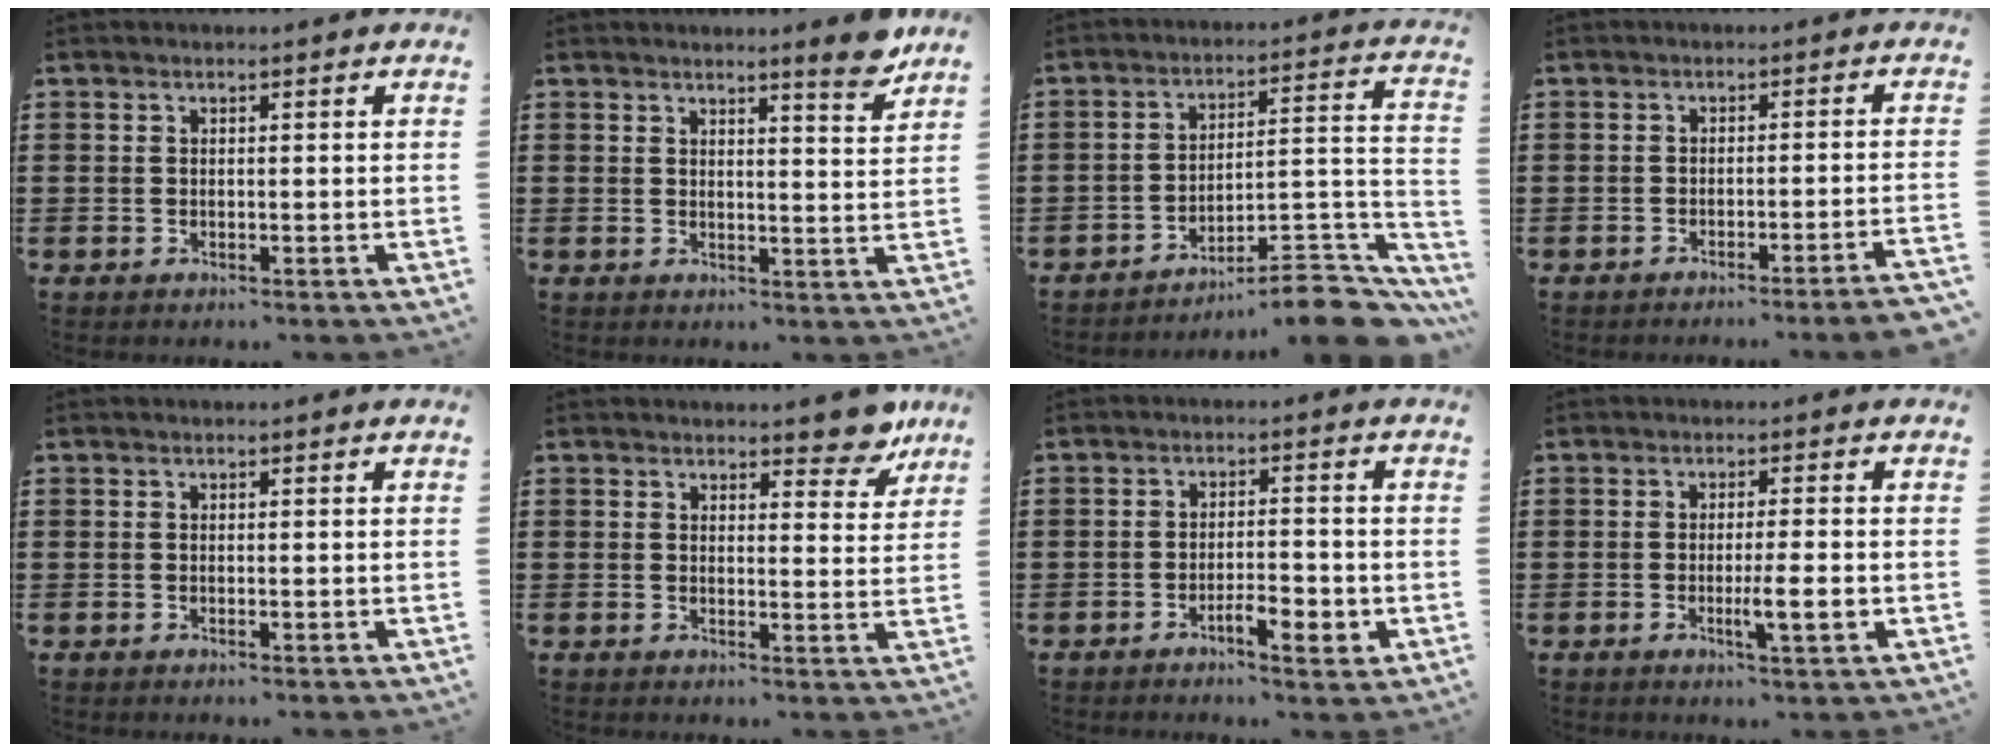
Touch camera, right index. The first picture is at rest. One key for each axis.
{"total": 4.7, "fx": 4.0, "fy": -0.2, "fz": 2.4, "tx": -0.034, "ty": -0.019, "tz": 0.066}
{"total": 8.5, "fx": -7.3, "fy": 1.9, "fz": 4.0, "tx": -0.041, "ty": 0.010, "tz": -0.140}
{"total": 2.4, "fx": -2.1, "fy": -0.6, "fz": 1.2, "tx": -0.019, "ty": -0.003, "tz": -0.041}
{"total": 0.0}
{"total": 5.1, "fx": 4.5, "fy": 1.3, "fz": 1.7, "tx": -0.014, "ty": -0.019, "tz": 0.078}
{"total": 5.0, "fx": -2.6, "fy": 1.4, "fz": 4.0, "tx": -0.061, "ty": 0.004, "tz": -0.044}
{"total": 4.9, "fx": -1.3, "fy": 0.5, "fz": 4.7, "tx": -0.077, "ty": -0.006, "tz": -0.021}